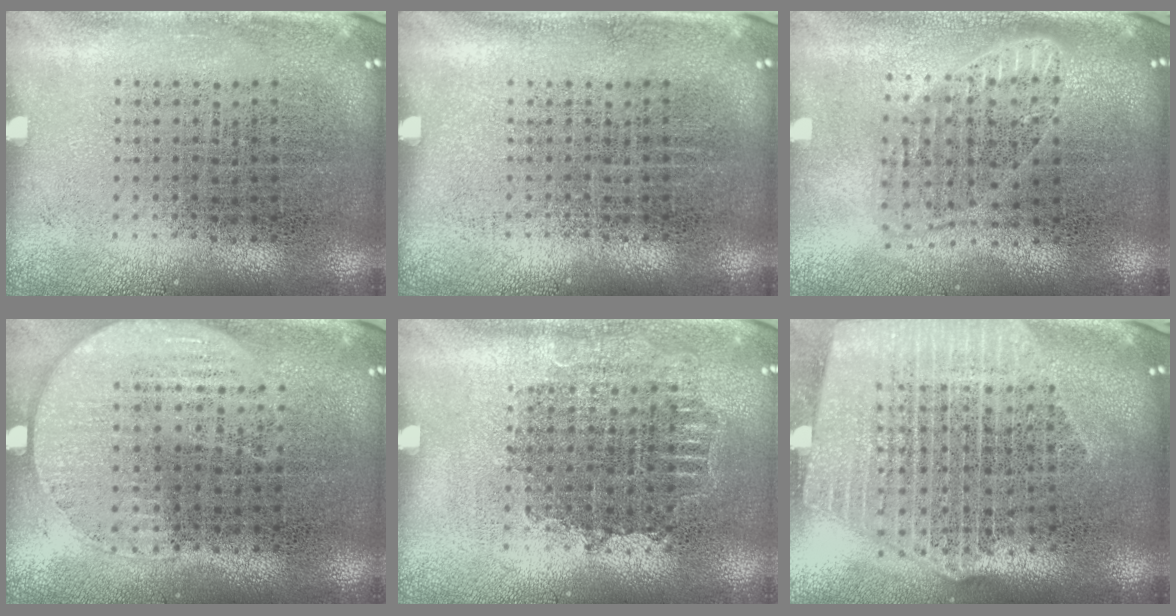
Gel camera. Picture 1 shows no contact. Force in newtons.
{"total": 0.0}
{"total": 1.7, "press": 1.4, "slide": 0.9}
{"total": 0.7, "press": 0.4, "slide": 0.5}
{"total": 0.9, "press": 0.8, "slide": 0.3}
{"total": 2.5, "press": 2.2, "slide": 1.2}